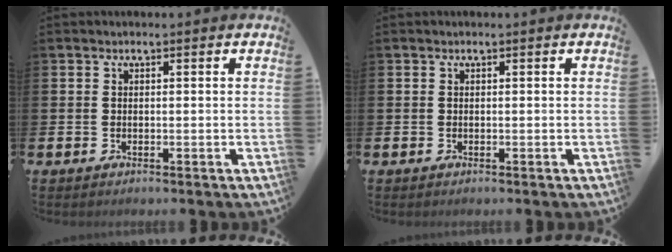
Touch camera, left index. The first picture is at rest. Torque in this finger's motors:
{"motor_torque": [-0.01, 0.01, 0.00, 0.00]}